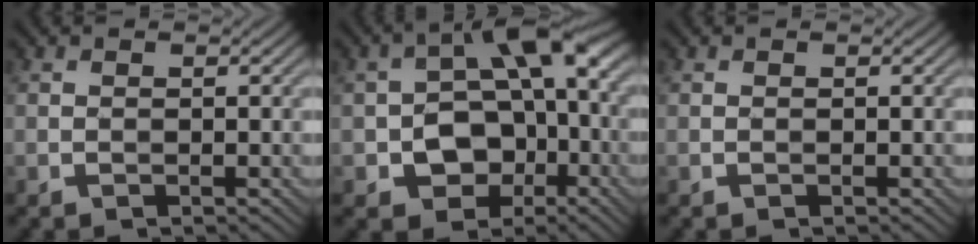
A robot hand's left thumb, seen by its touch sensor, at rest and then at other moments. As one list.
[{"total": 11.0, "force": [-2.7, 7.5, 7.6], "torque": [-0.111, -0.005, -0.056]}, {"total": 0.0}]